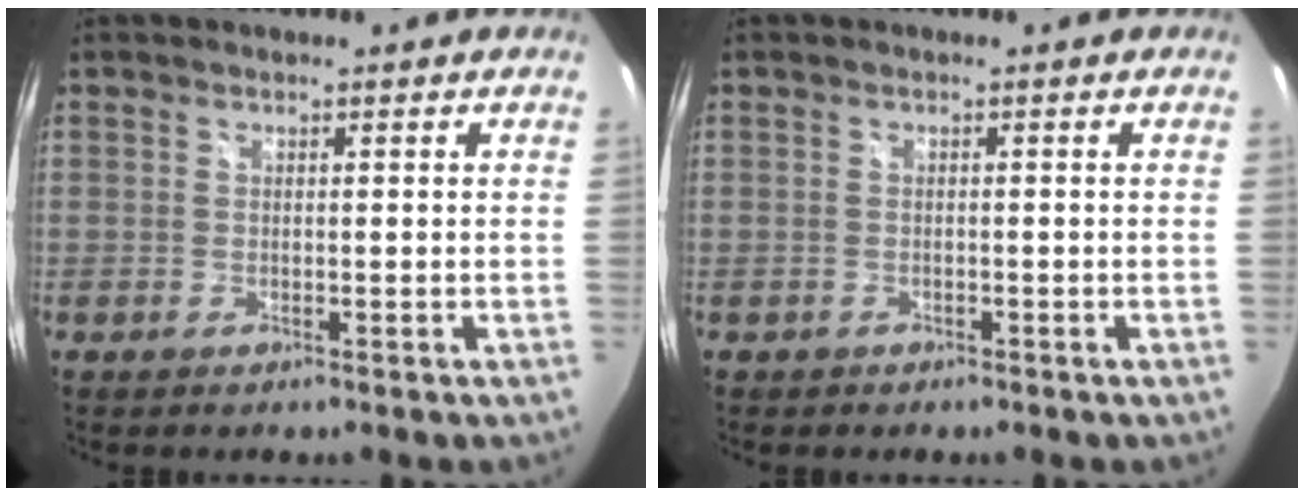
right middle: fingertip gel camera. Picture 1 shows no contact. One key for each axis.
{"total": 1.0, "fx": -0.6, "fy": 0.8, "fz": 0.2, "tx": -0.010, "ty": -0.002, "tz": -0.007}